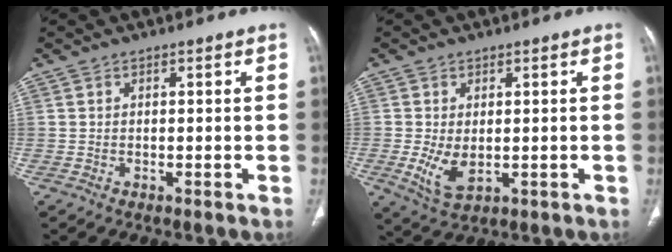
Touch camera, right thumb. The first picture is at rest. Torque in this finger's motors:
{"motor_torque": [-0.15, 0.17, 0.46, 0.45, 0.02]}